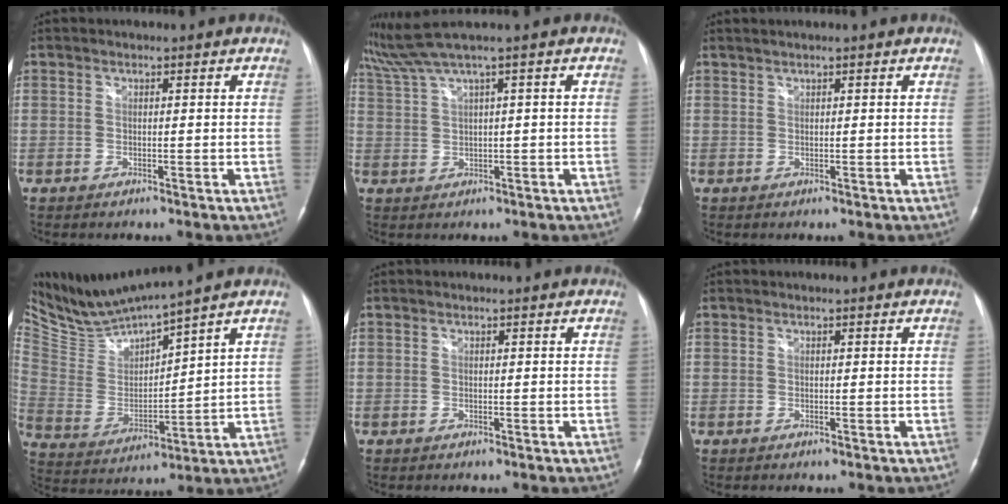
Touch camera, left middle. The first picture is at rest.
{"total": 4.3, "force": [3.2, -1.7, 2.4], "torque": [-0.068, 0.023, 0.077]}
{"total": 0.8, "force": [0.7, -0.1, 0.4], "torque": [-0.010, 0.008, 0.018]}
{"total": 10.6, "force": [10.3, -1.2, 2.4], "torque": [-0.068, -0.008, 0.220]}
{"total": 0.0}
{"total": 0.0}